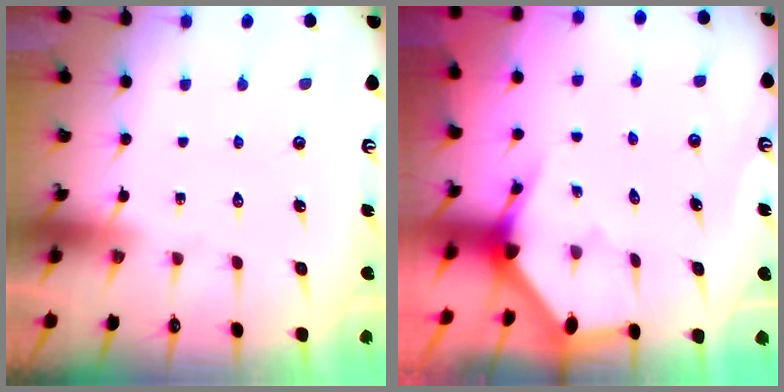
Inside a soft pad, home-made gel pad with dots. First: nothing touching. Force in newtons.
{"total": 2.9, "press": 2.9, "slide": 0.2}